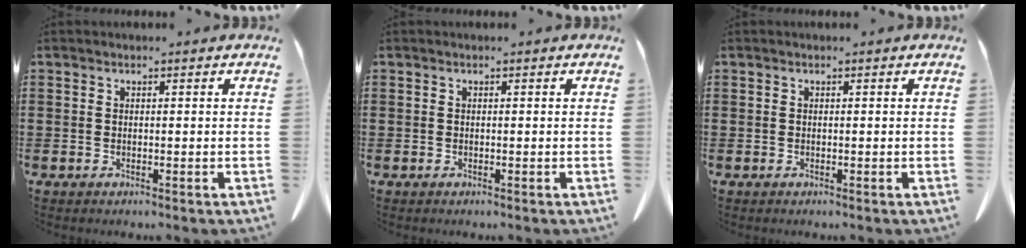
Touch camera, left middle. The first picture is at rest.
{"total": 0.0}
{"total": 0.0}